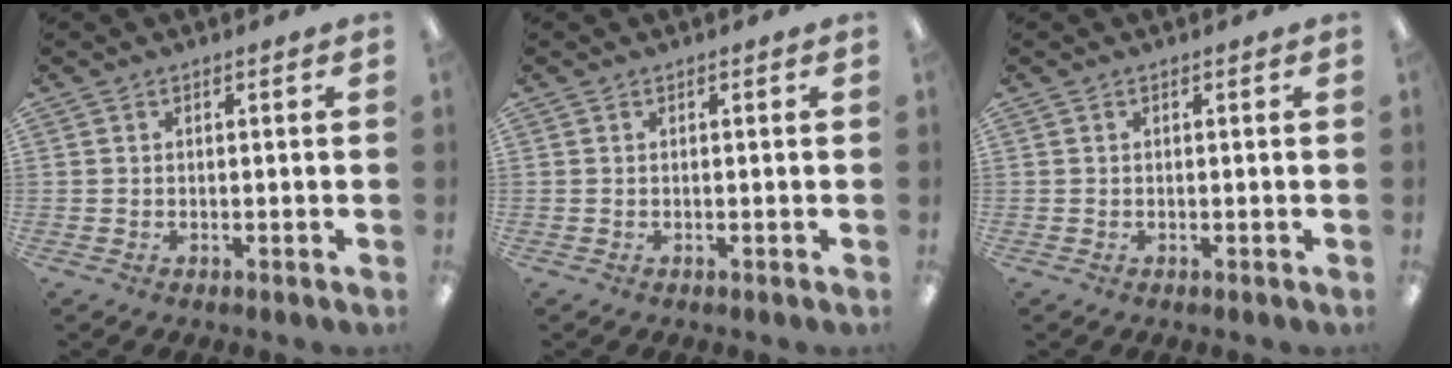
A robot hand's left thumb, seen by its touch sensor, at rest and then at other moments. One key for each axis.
{"total": 0.0}
{"total": 0.0}